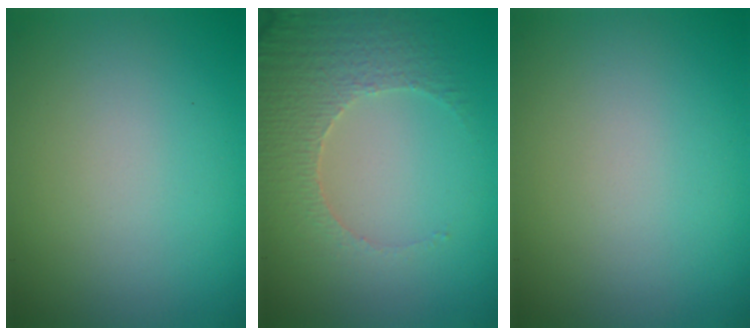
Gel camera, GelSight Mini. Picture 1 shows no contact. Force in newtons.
{"total": 3.8, "press": 3.3, "slide": 1.9}
{"total": 0.0}